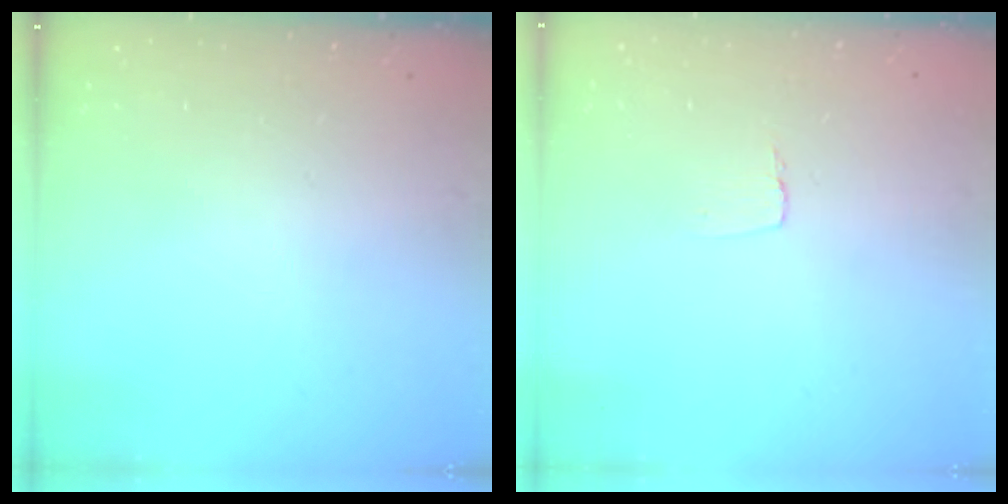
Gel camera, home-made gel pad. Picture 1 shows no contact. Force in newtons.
{"total": 3.1, "press": 3.1, "slide": 0.3}